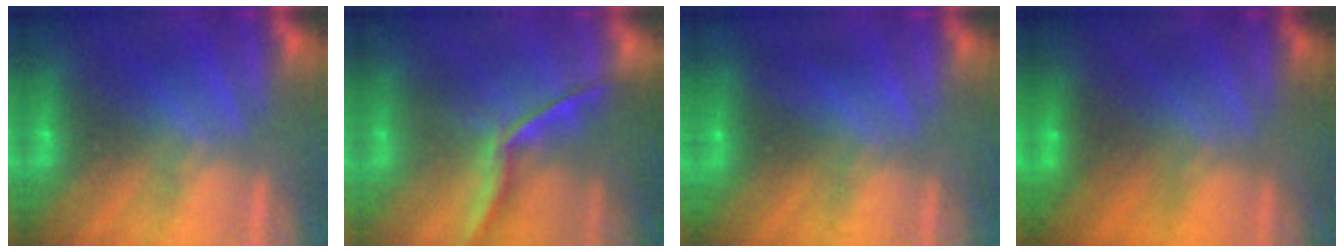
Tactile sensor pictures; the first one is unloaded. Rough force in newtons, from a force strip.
{"total": 1.4}
{"total": 1.6}
{"total": 1.6}